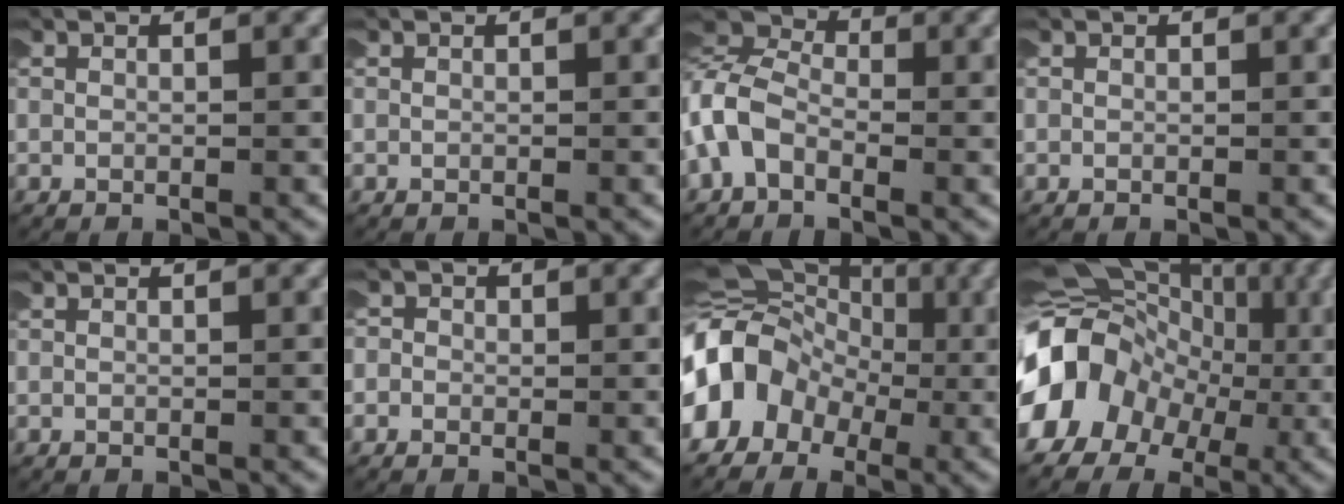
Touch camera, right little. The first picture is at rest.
{"total": 0.0}
{"total": 7.6, "force": [0.9, 6.3, 4.1], "torque": [-0.111, 0.003, 0.000]}
{"total": 0.0}
{"total": 0.0}
{"total": 1.7, "force": [-0.1, 1.7, 0.3], "torque": [-0.008, 0.005, -0.012]}
{"total": 11.8, "force": [-0.6, 10.2, 5.8], "torque": [-0.147, -0.009, -0.013]}
{"total": 16.6, "force": [1.0, 14.1, 8.6], "torque": [-0.211, -0.020, 0.008]}